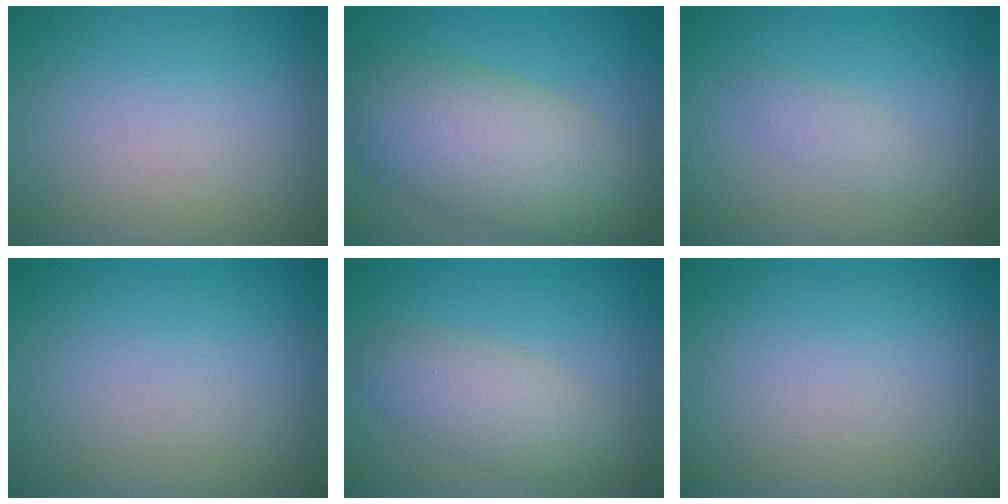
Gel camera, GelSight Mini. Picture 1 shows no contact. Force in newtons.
{"total": 8.7, "press": 8.7, "slide": 0.4}
{"total": 1.3, "press": 1.2, "slide": 0.1}
{"total": 0.0}
{"total": 3.5, "press": 3.5, "slide": 0.3}
{"total": 0.0}